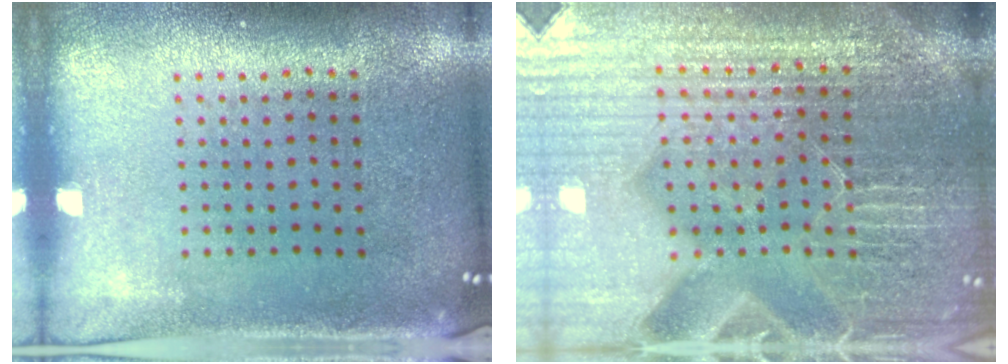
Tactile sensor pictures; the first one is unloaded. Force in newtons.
{"total": 5.9, "press": 5.4, "slide": 2.4}